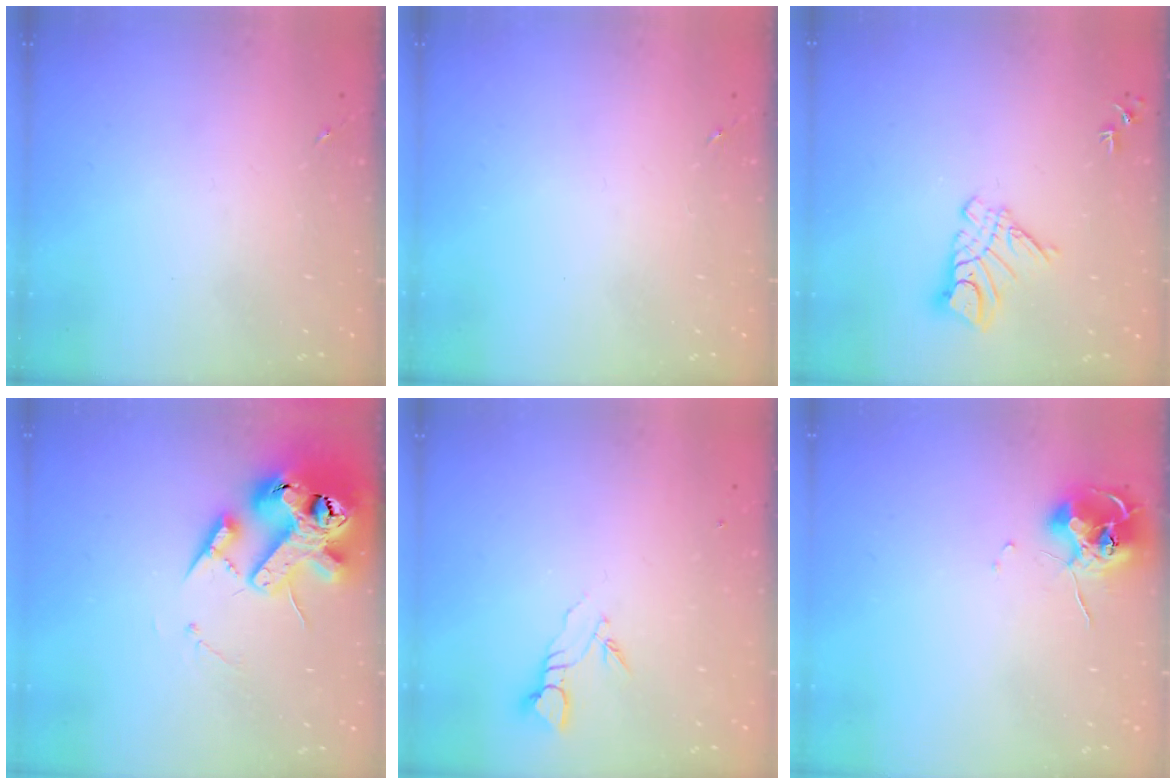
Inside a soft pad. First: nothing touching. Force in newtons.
{"total": 0.0}
{"total": 10.5, "press": 10.4, "slide": 1.0}
{"total": 18.8, "press": 18.6, "slide": 2.9}
{"total": 3.7, "press": 3.7, "slide": 0.4}
{"total": 9.8, "press": 9.8, "slide": 0.5}